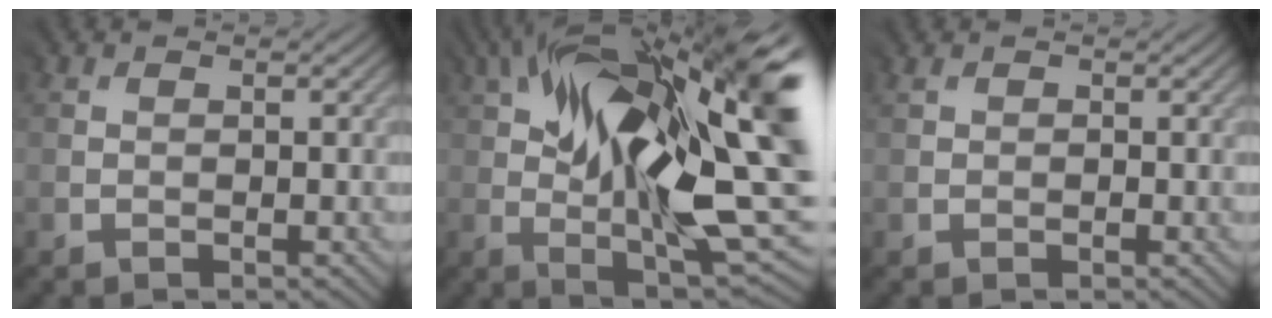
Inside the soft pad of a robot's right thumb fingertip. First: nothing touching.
{"total": 21.2, "force": [5.6, 8.0, 18.8], "torque": [-0.296, 0.032, 0.084]}
{"total": 0.8, "force": [0.5, 0.6, 0.3], "torque": [-0.004, 0.000, 0.008]}